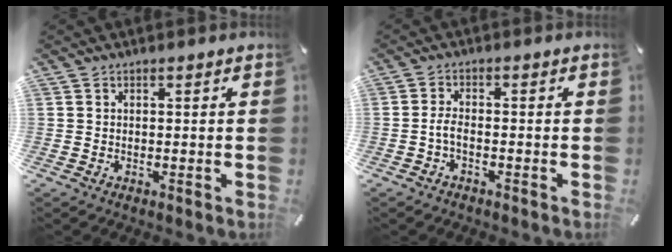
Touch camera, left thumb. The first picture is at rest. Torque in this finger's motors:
{"motor_torque": [0.19, 0.10, 0.10, 0.00, 0.03]}